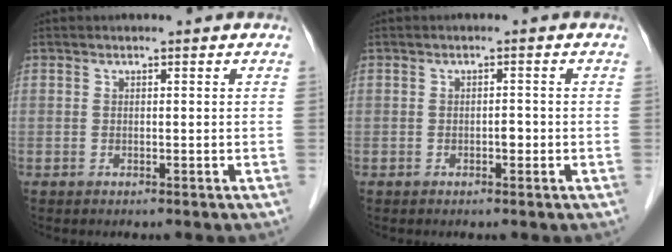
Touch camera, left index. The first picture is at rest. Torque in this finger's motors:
{"motor_torque": [-0.09, 0.04, -0.01, 0.01]}